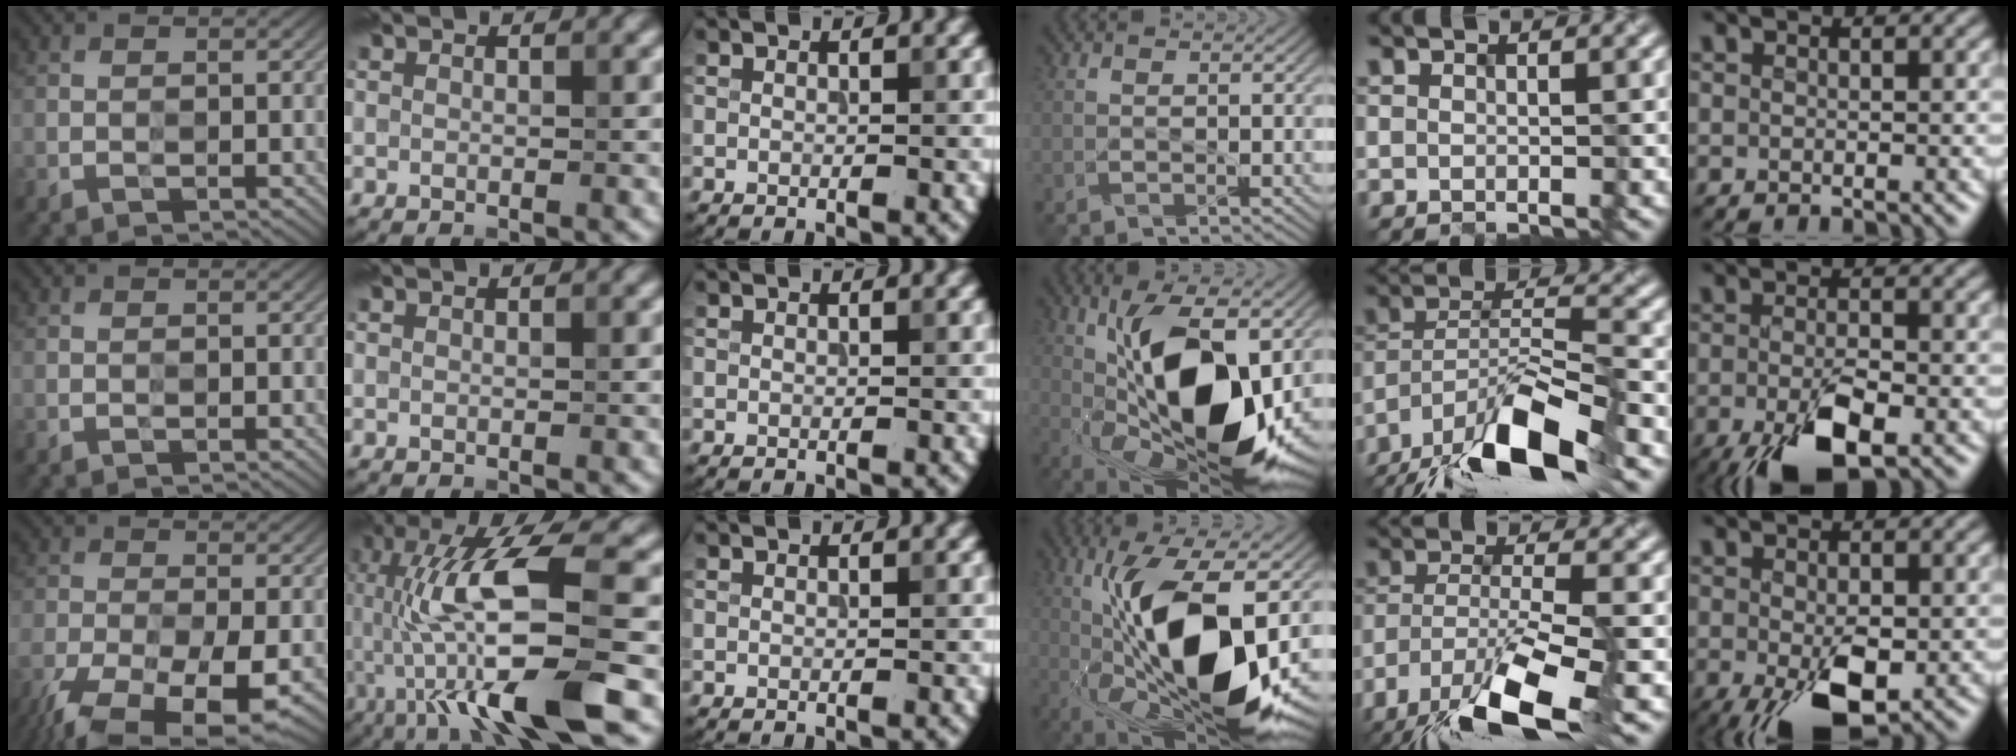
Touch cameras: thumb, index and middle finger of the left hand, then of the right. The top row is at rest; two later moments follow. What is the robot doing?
{"motion": "extract", "object": "ethernet cable"}